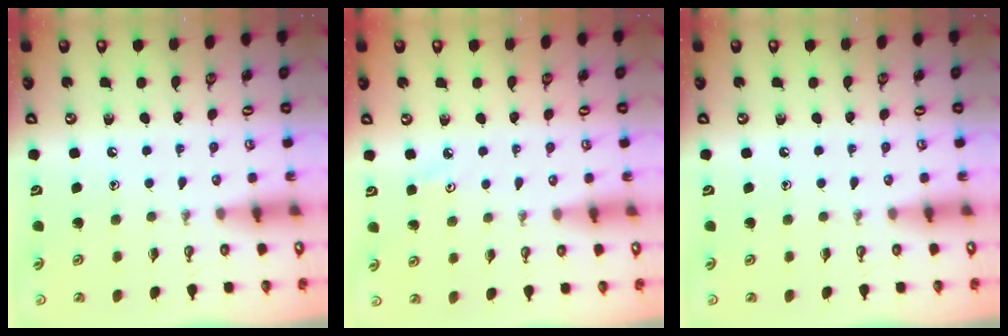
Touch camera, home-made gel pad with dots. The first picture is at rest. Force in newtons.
{"total": 2.6, "press": 2.6, "slide": 0.5}
{"total": 0.0}